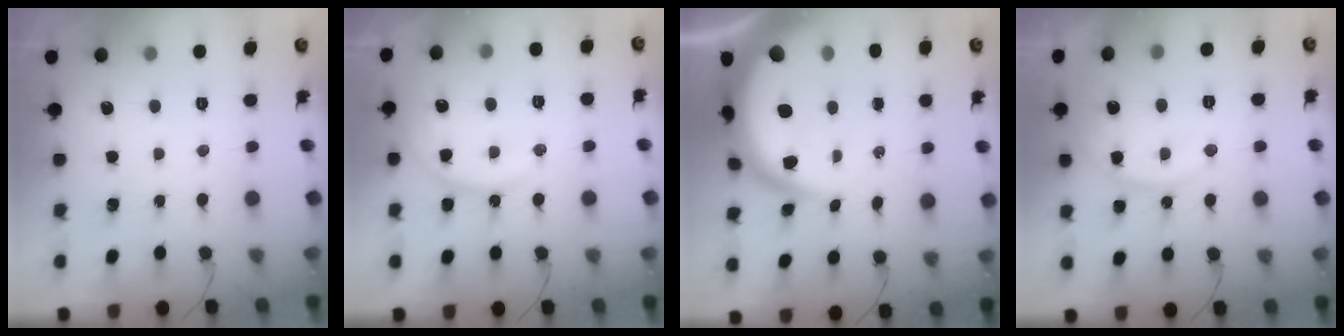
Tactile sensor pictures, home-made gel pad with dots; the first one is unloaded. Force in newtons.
{"total": 13.8, "press": 13.8, "slide": 1.3}
{"total": 12.7, "press": 12.7, "slide": 1.0}
{"total": 11.4, "press": 11.4, "slide": 0.2}